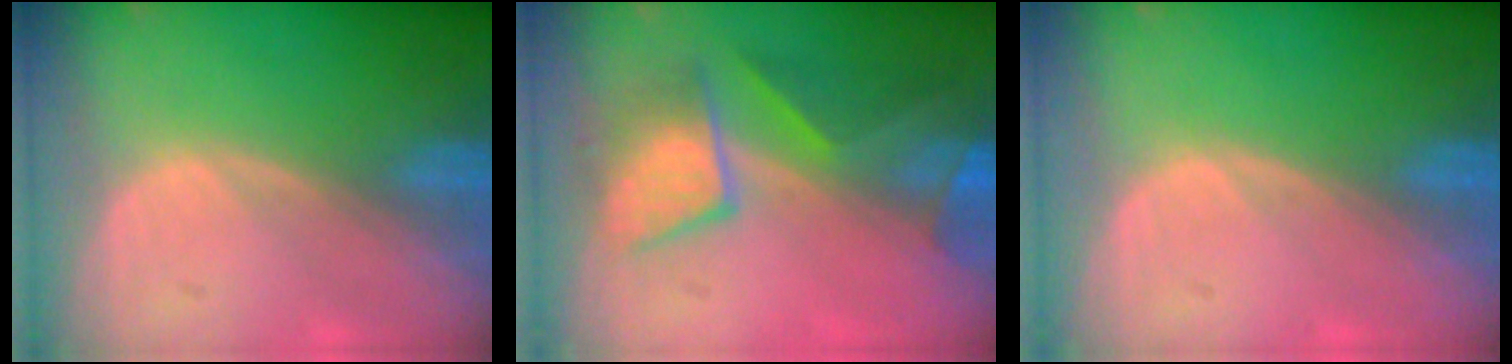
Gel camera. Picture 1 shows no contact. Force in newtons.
{"total": 8.9, "press": 8.4, "slide": 2.9}
{"total": 0.0}